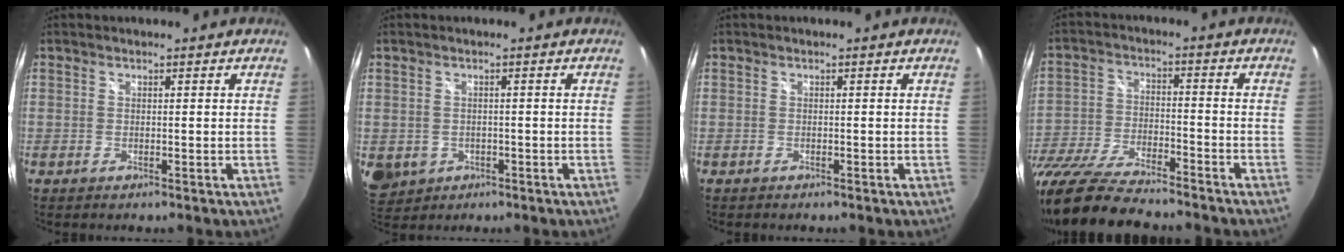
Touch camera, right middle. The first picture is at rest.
{"total": 7.4, "force": [-2.0, 6.4, 3.3], "torque": [-0.085, -0.012, -0.018]}
{"total": 0.0}
{"total": 18.6, "force": [-15.4, 4.0, 9.7], "torque": [-0.209, -0.049, -0.275]}